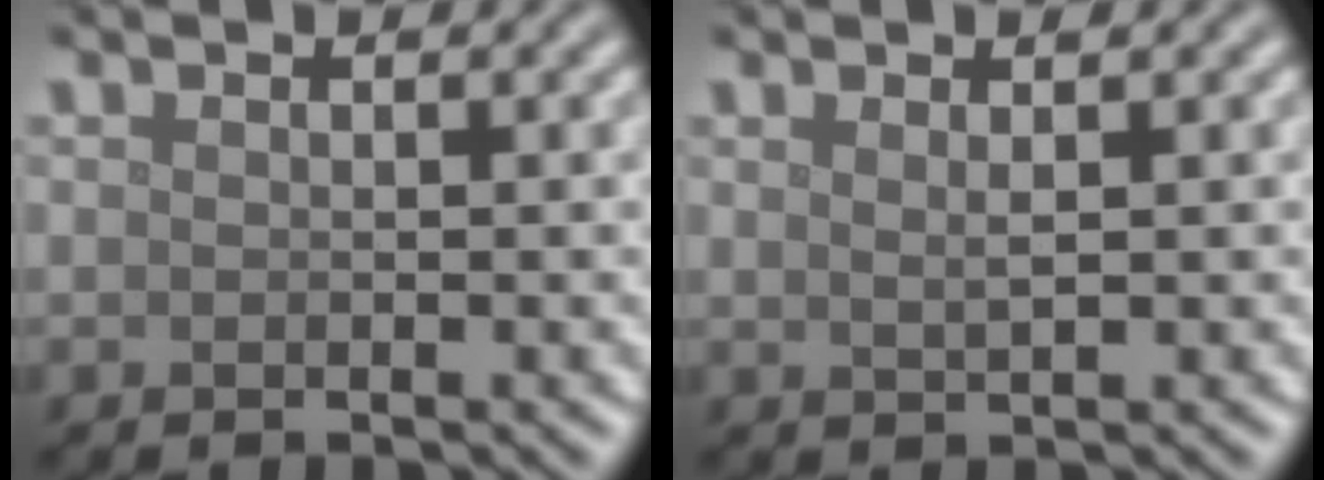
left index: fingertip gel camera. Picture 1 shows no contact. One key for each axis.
{"total": 1.1, "fx": 0.6, "fy": 0.3, "fz": 0.8, "tx": -0.011, "ty": 0.000, "tz": 0.009}